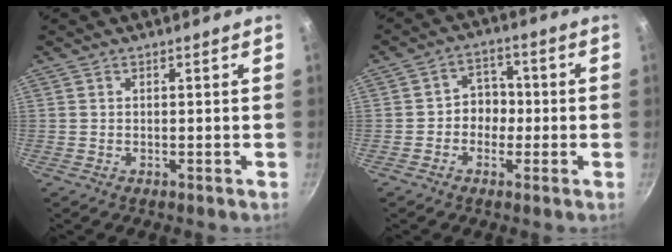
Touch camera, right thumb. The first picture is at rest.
{"total": 5.5, "force": [-0.9, 4.8, 2.6], "torque": [0.008, 0.021, -0.021]}